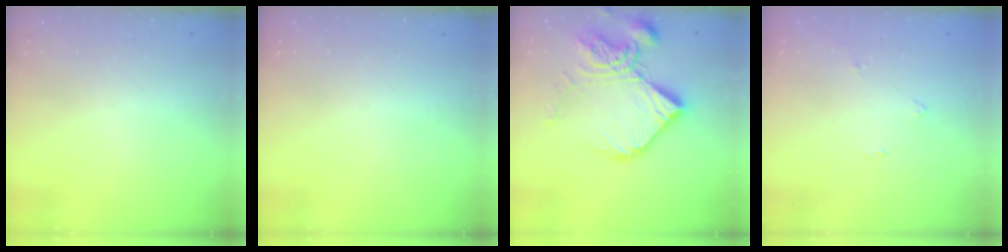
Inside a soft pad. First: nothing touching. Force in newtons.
{"total": 0.0}
{"total": 17.7, "press": 17.6, "slide": 1.9}
{"total": 2.0, "press": 2.0, "slide": 0.5}